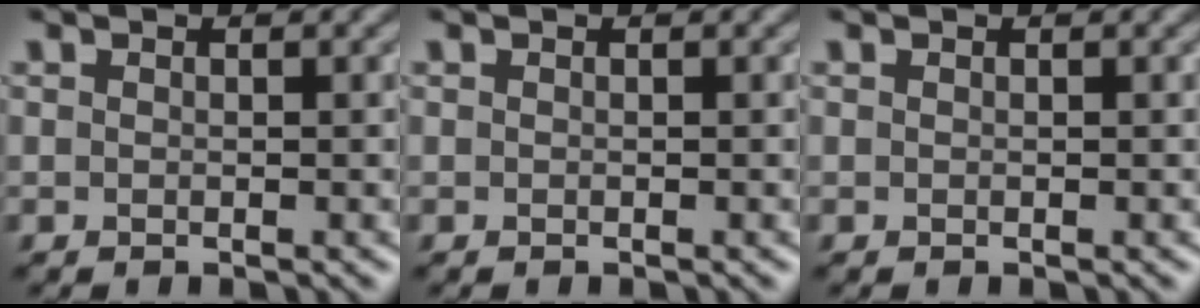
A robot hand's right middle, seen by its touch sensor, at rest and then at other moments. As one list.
[{"total": 0.0}, {"total": 0.0}]